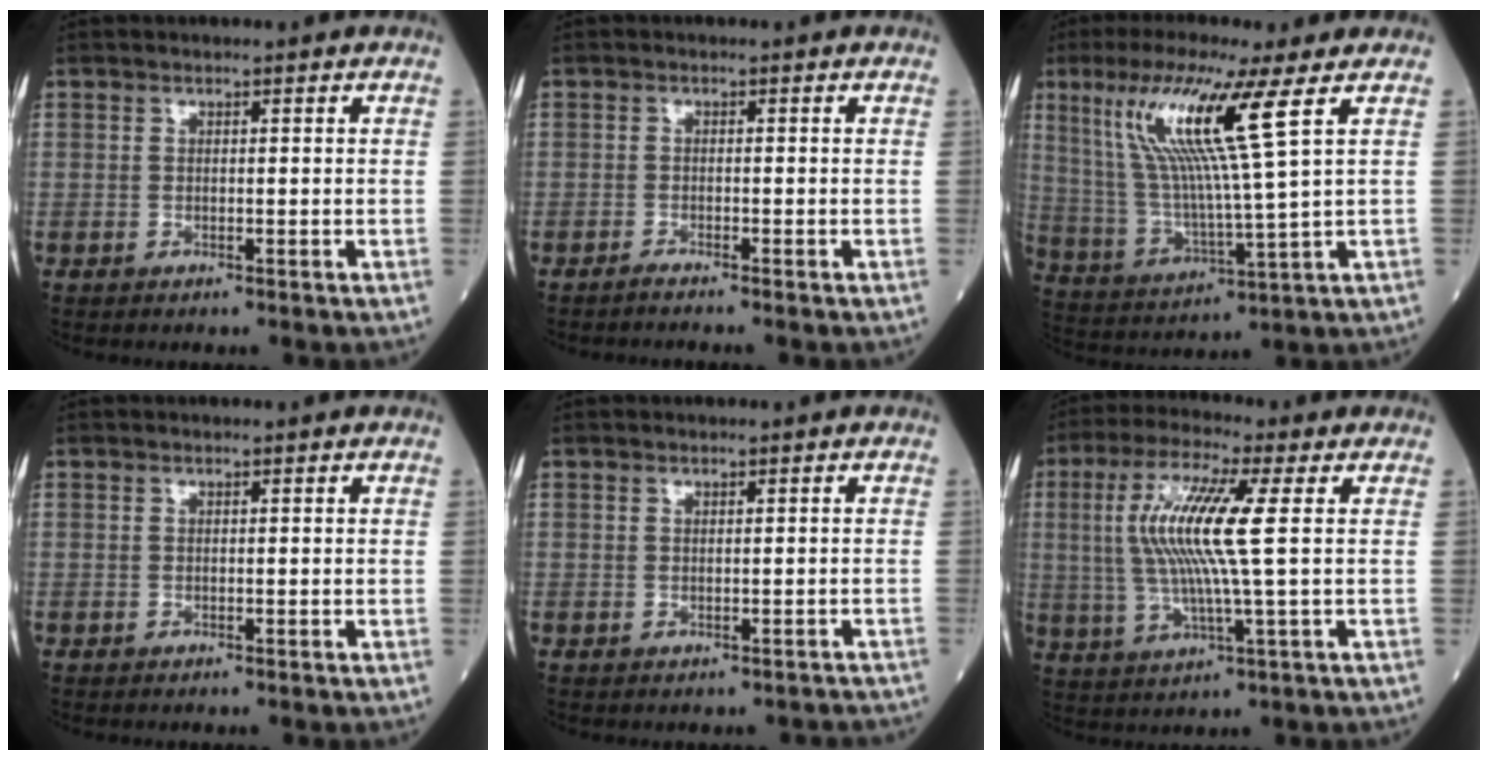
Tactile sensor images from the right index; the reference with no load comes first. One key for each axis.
{"total": 1.5, "fx": -1.3, "fy": -0.5, "fz": 0.6, "tx": -0.009, "ty": 0.003, "tz": -0.020}
{"total": 14.4, "fx": 6.3, "fy": -1.0, "fz": 12.9, "tx": -0.269, "ty": 0.003, "tz": 0.122}
{"total": 0.0}
{"total": 1.2, "fx": -0.9, "fy": 0.5, "fz": 0.5, "tx": -0.005, "ty": 0.002, "tz": -0.006}
{"total": 11.9, "fx": 1.8, "fy": 0.1, "fz": 11.7, "tx": -0.252, "ty": 0.007, "tz": 0.033}